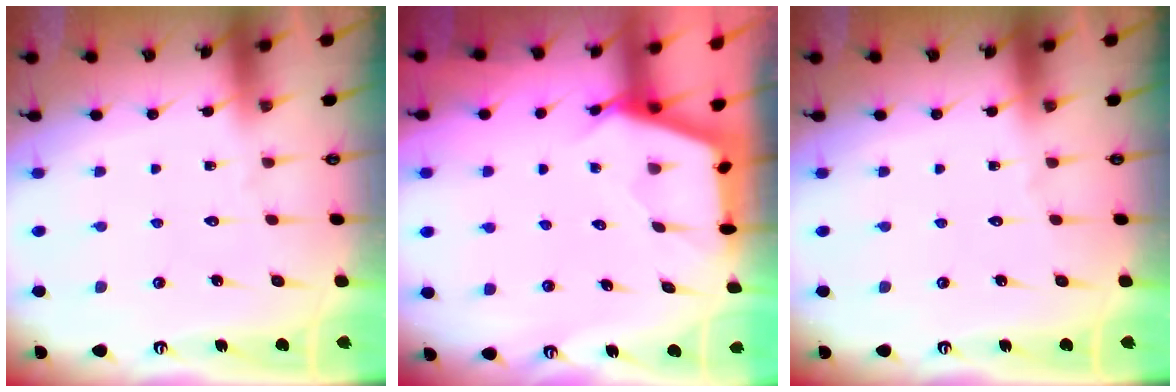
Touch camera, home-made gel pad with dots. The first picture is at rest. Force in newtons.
{"total": 2.7, "press": 2.7, "slide": 0.4}
{"total": 0.0}